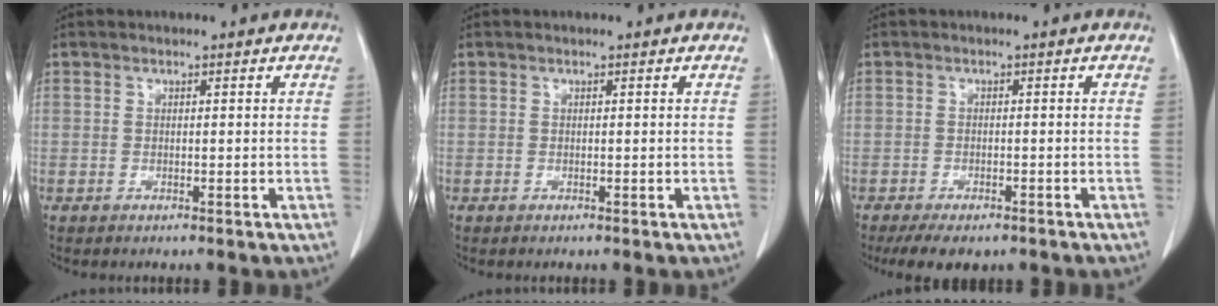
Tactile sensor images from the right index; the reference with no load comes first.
{"total": 0.0}
{"total": 6.1, "force": [-4.6, 2.9, 2.9], "torque": [-0.036, -0.005, -0.062]}